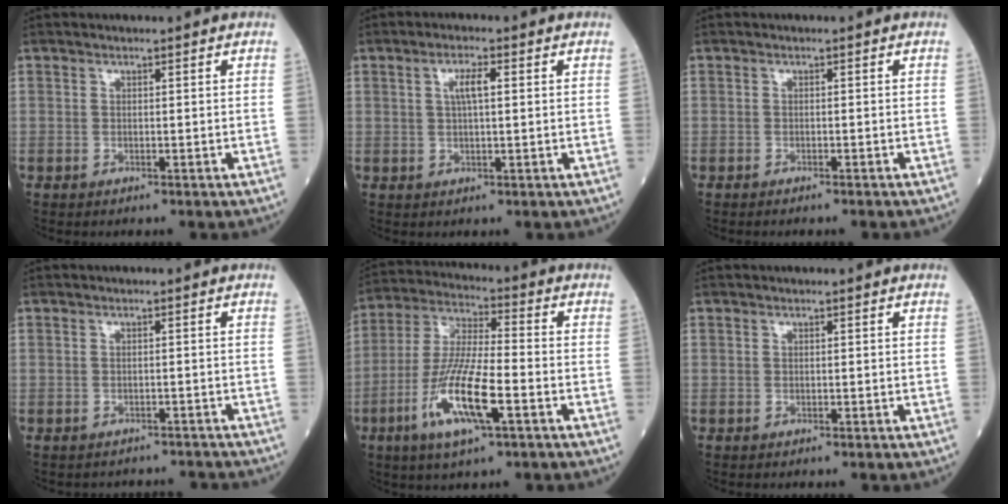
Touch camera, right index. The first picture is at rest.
{"total": 3.2, "force": [0.8, 0.6, 3.1], "torque": [-0.060, 0.004, 0.015]}
{"total": 1.7, "force": [-1.5, 0.0, 0.8], "torque": [-0.011, -0.001, -0.017]}
{"total": 5.3, "force": [-5.1, 1.2, 0.0], "torque": [0.004, 0.010, -0.056]}
{"total": 13.4, "force": [-5.1, 2.0, 12.2], "torque": [-0.247, -0.012, -0.096]}
{"total": 0.0}